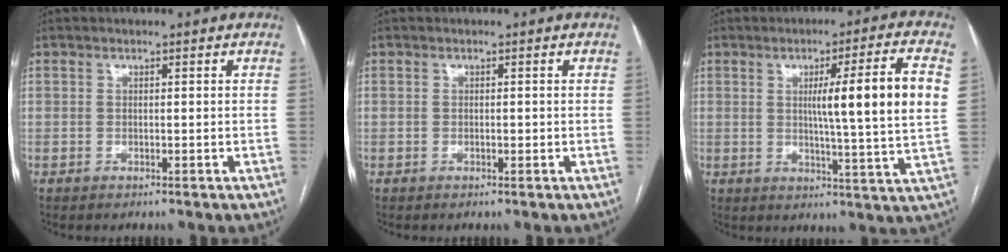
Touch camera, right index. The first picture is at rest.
{"total": 0.6, "force": [-0.1, 0.3, 0.5], "torque": [-0.007, 0.000, -0.001]}
{"total": 13.3, "force": [2.4, -1.2, 13.0], "torque": [-0.191, -0.001, 0.032]}